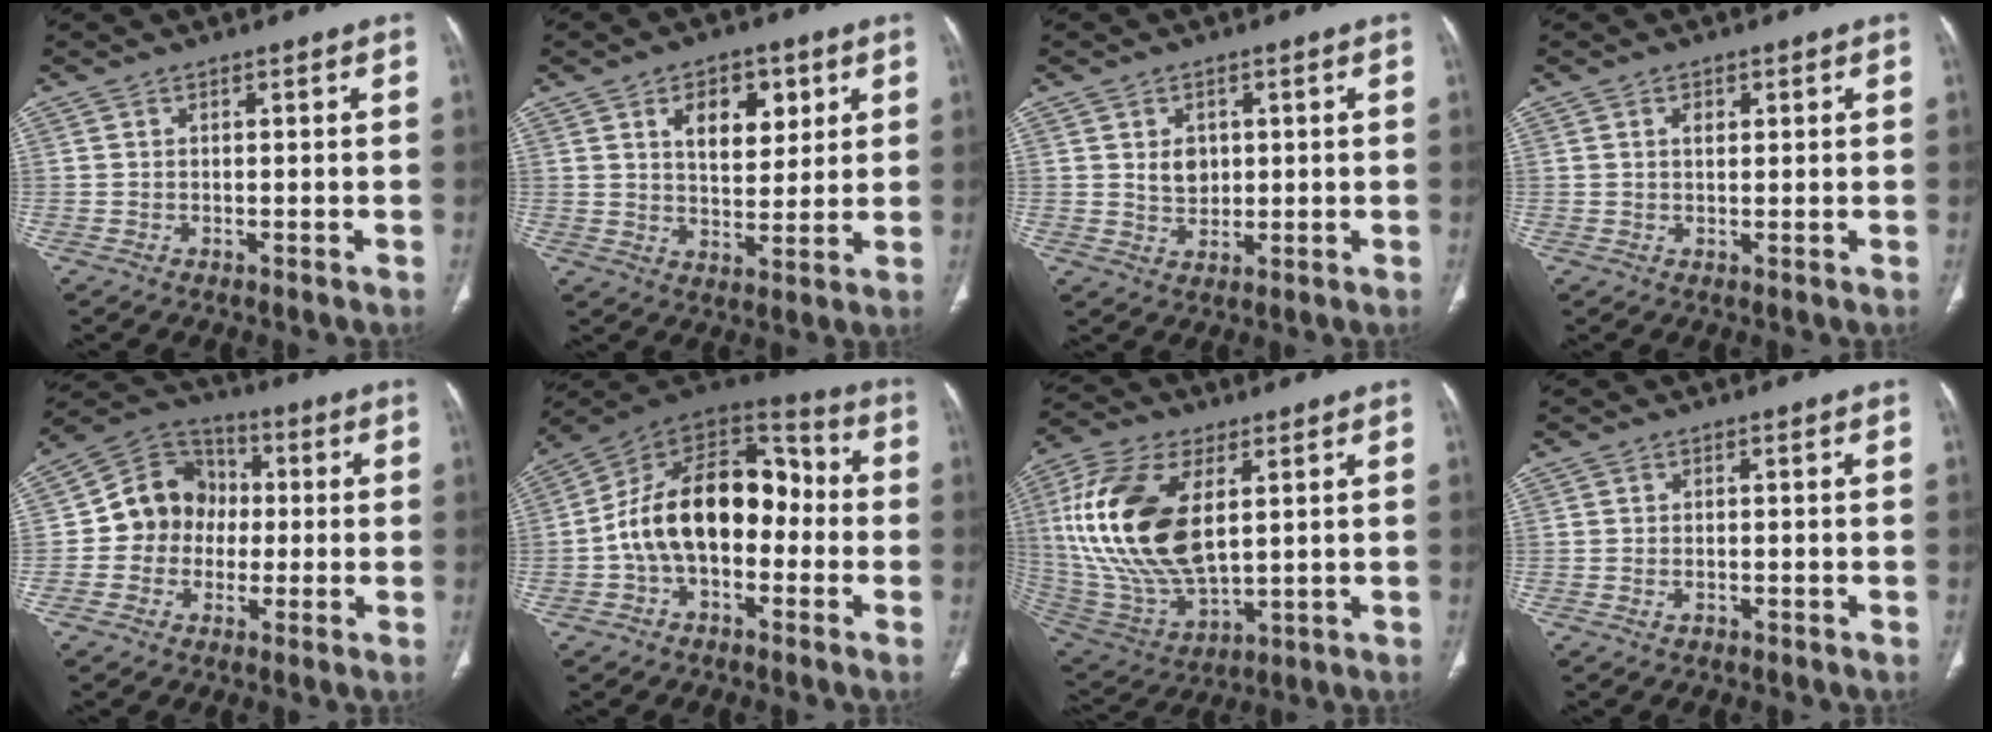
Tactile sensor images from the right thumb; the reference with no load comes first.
{"total": 10.0, "force": [4.1, 5.9, 6.9], "torque": [-0.069, -0.020, 0.067]}
{"total": 4.3, "force": [0.9, 3.3, 2.5], "torque": [-0.023, -0.008, 0.022]}
{"total": 2.2, "force": [0.9, 1.3, 1.5], "torque": [-0.018, -0.003, 0.016]}
{"total": 11.9, "force": [-0.7, 10.7, 5.2], "torque": [-0.049, 0.032, -0.025]}
{"total": 19.3, "force": [-2.2, 12.1, 14.9], "torque": [-0.220, 0.060, -0.047]}
{"total": 22.6, "force": [4.8, 11.8, 18.6], "torque": [-0.385, -0.022, 0.097]}
{"total": 1.0, "force": [-0.5, 0.6, 0.7], "torque": [-0.015, 0.007, -0.005]}